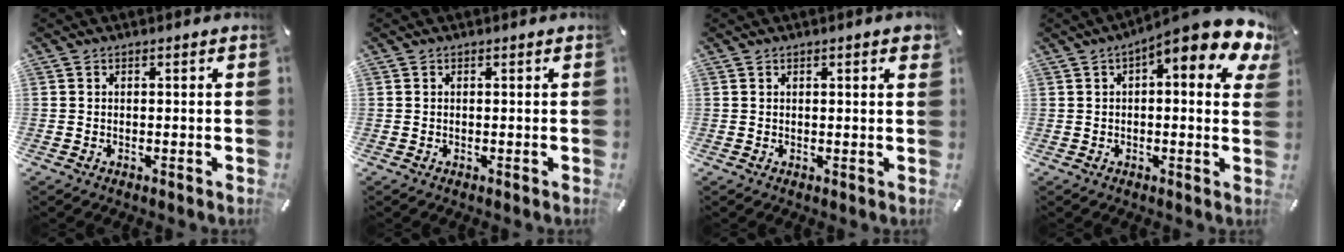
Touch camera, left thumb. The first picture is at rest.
{"total": 0.0}
{"total": 2.0, "force": [0.7, 0.4, 1.9], "torque": [-0.037, 0.002, 0.010]}
{"total": 10.8, "force": [6.0, 2.9, 8.5], "torque": [-0.116, -0.048, 0.099]}